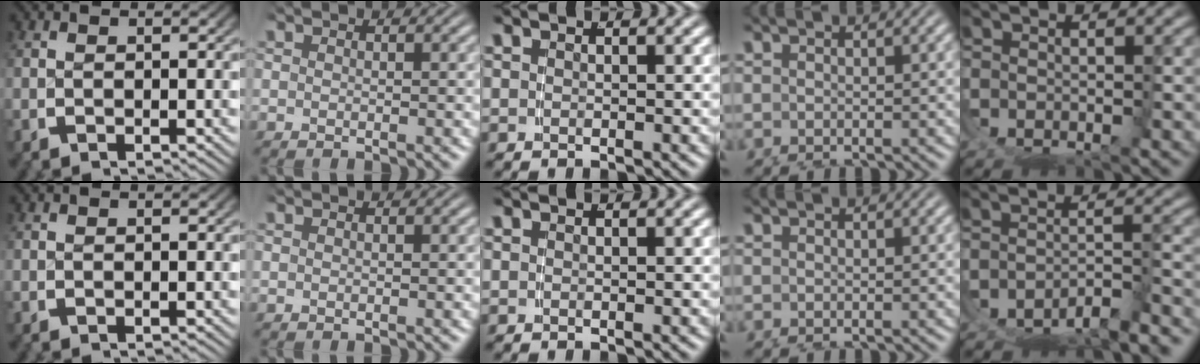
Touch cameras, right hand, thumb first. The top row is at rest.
{"little": {"total": 5.6, "force": [-4.4, 2.6, 2.1], "torque": [-0.045, -0.023, -0.063]}}